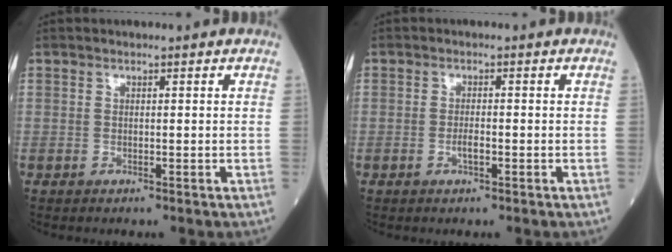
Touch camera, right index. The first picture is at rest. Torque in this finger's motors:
{"motor_torque": [0.22, -0.05, 0.18, 0.04]}